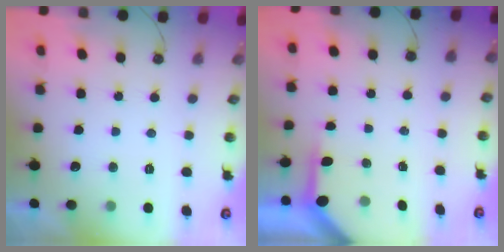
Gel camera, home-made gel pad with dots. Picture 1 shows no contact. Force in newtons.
{"total": 4.0, "press": 4.0, "slide": 0.4}